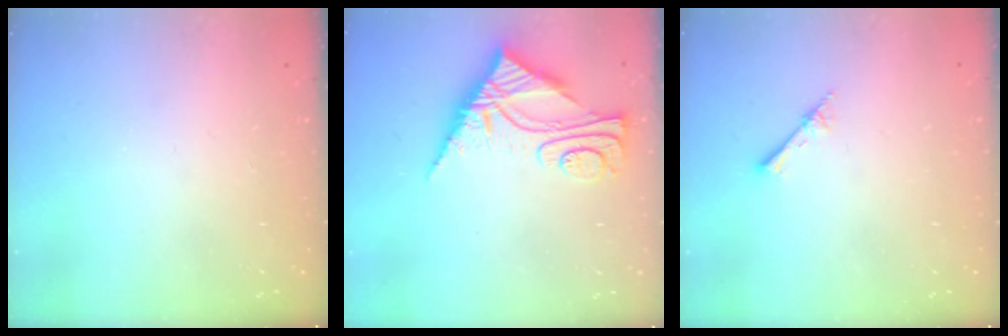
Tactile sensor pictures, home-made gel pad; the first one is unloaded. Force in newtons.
{"total": 8.8, "press": 8.8, "slide": 0.7}
{"total": 2.4, "press": 2.4, "slide": 0.3}